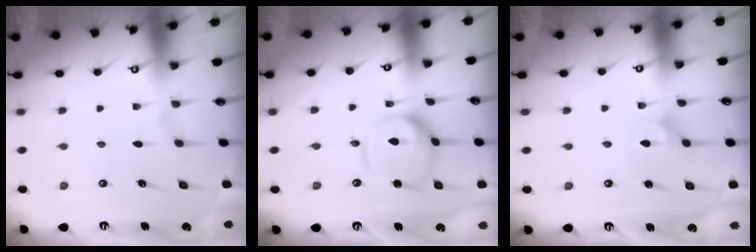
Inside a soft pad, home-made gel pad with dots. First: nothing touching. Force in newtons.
{"total": 10.3, "press": 10.3, "slide": 0.9}
{"total": 1.0, "press": 1.0, "slide": 0.0}